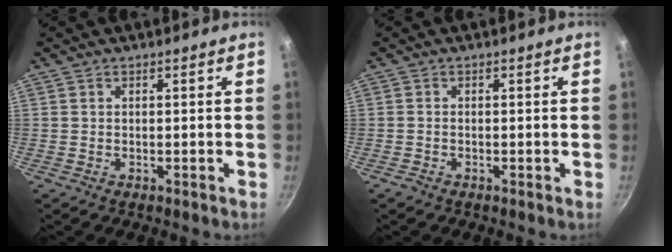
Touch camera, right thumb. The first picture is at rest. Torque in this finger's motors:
{"motor_torque": [0.05, -0.22, -0.18, -0.02, -0.01]}